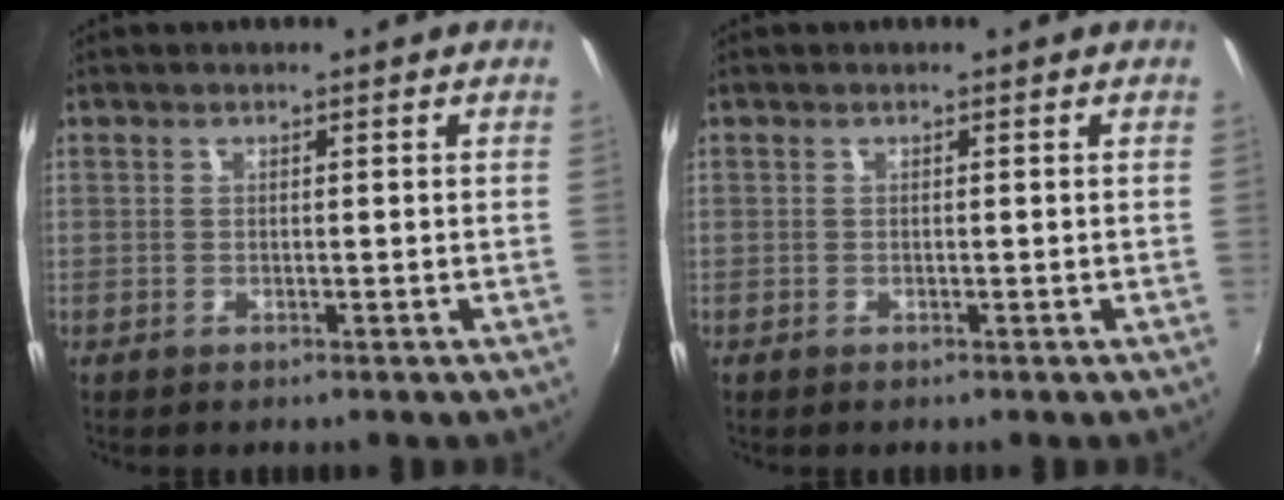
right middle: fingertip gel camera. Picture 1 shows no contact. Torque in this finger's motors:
{"motor_torque": [-0.14, 0.07, 0.04, 0.00]}